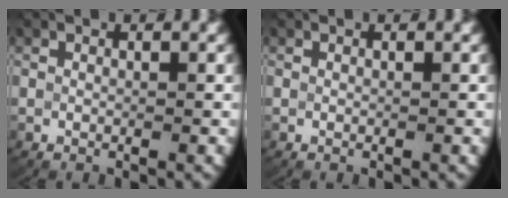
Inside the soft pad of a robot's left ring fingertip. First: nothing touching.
{"total": 0.0}